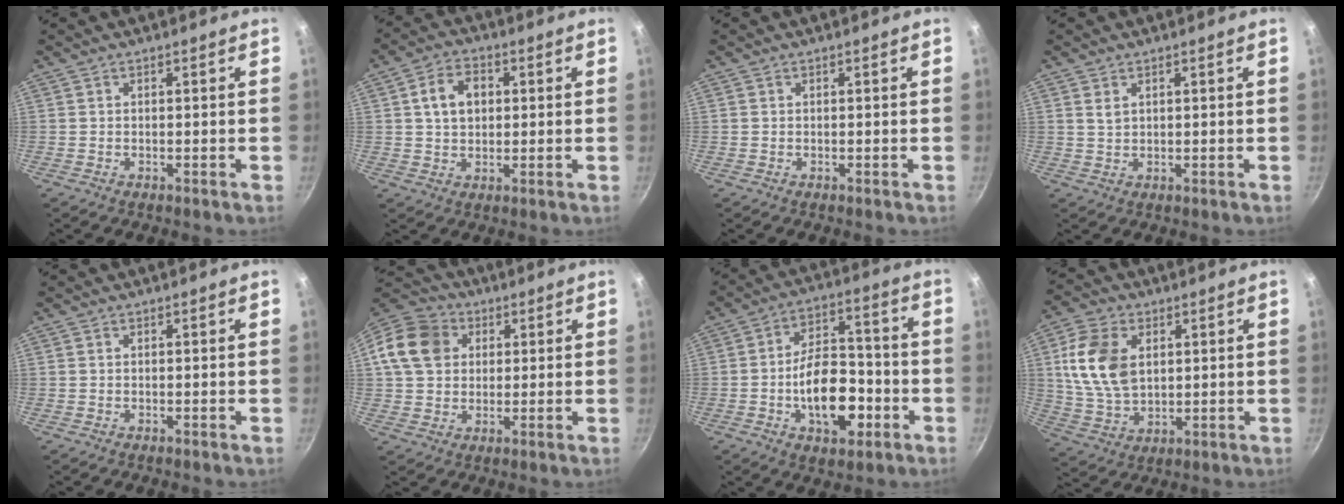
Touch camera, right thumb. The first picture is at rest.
{"total": 7.6, "force": [1.6, 5.6, 4.9], "torque": [-0.066, 0.009, 0.021]}
{"total": 0.0}
{"total": 2.0, "force": [0.9, 1.3, 1.2], "torque": [-0.023, -0.002, 0.020]}
{"total": 0.0}
{"total": 13.7, "force": [3.3, 11.2, 7.0], "torque": [-0.118, 0.021, 0.046]}
{"total": 15.2, "force": [-4.7, 8.6, 11.7], "torque": [-0.151, 0.040, -0.075]}
{"total": 13.5, "force": [3.2, 9.0, 9.5], "torque": [-0.167, -0.012, 0.065]}